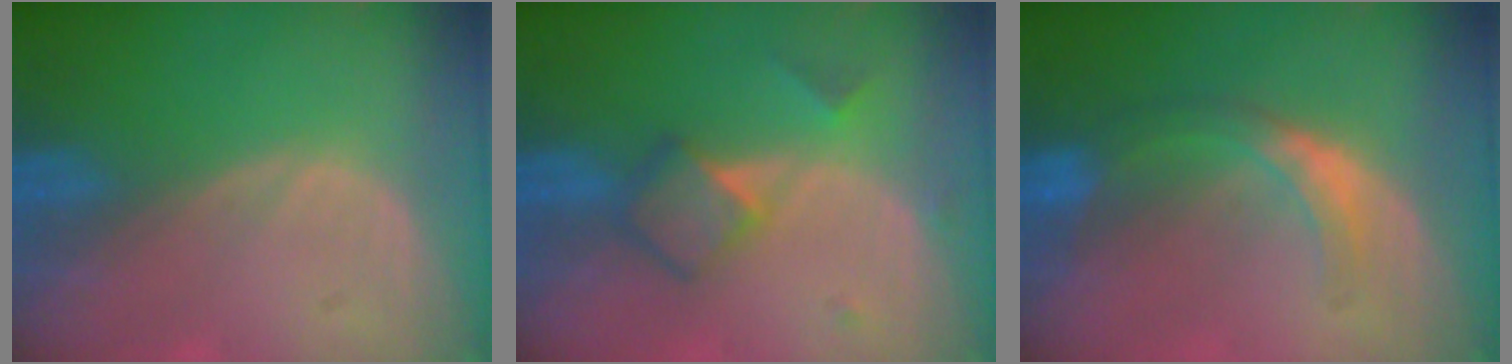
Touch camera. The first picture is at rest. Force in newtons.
{"total": 5.0, "press": 4.8, "slide": 1.3}
{"total": 5.9, "press": 5.2, "slide": 2.8}